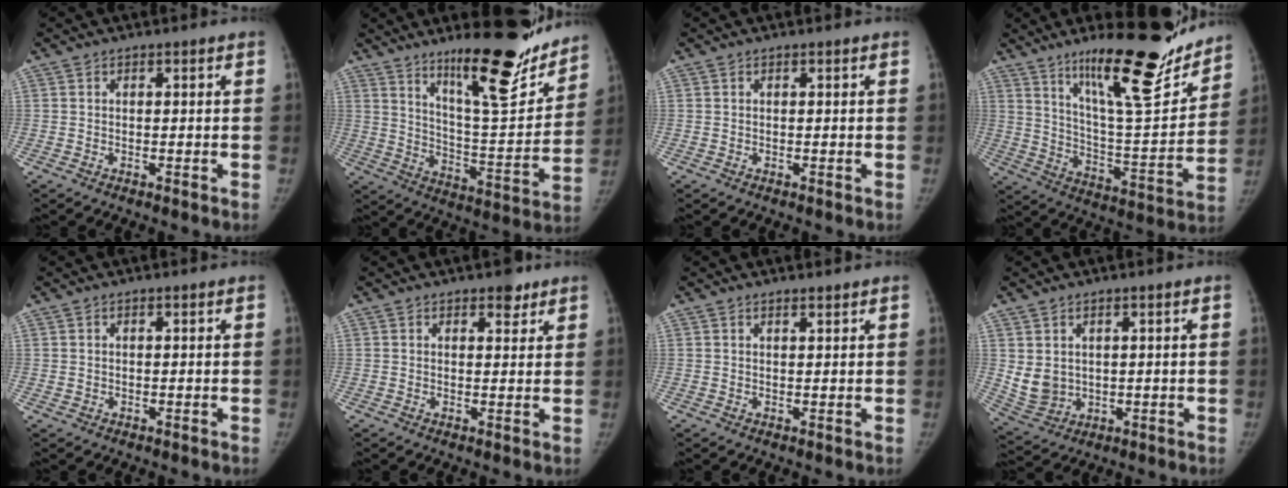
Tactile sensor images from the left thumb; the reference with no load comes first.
{"total": 20.4, "force": [15.1, 4.6, 13.0], "torque": [-0.151, -0.107, 0.239]}
{"total": 0.0}
{"total": 23.0, "force": [16.5, 5.0, 15.2], "torque": [-0.198, -0.100, 0.268]}
{"total": 0.5, "force": [0.2, 0.4, 0.3], "torque": [0.000, -0.001, 0.005]}
{"total": 3.1, "force": [2.1, 1.6, 1.5], "torque": [-0.005, -0.011, 0.029]}
{"total": 1.1, "force": [1.0, 0.1, 0.4], "torque": [-0.004, -0.007, 0.017]}
{"total": 5.8, "force": [1.4, 4.6, 3.1], "torque": [-0.050, -0.016, 0.048]}